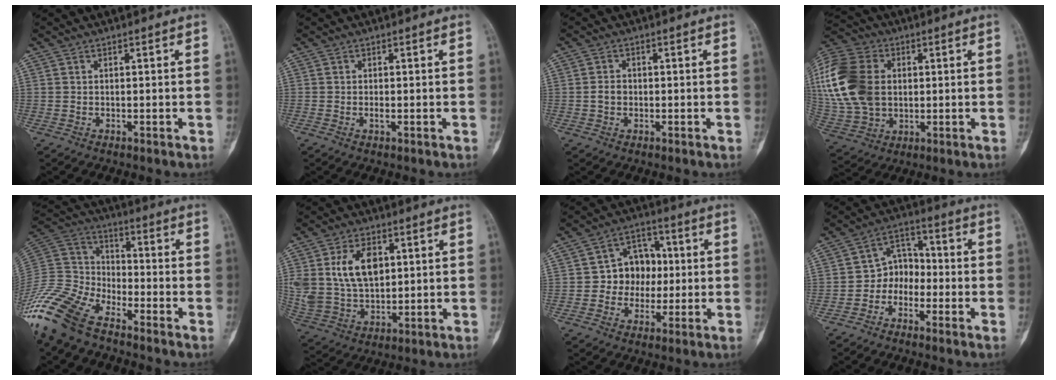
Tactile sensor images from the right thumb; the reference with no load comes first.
{"total": 0.8, "force": [-0.2, 0.4, 0.7], "torque": [-0.011, -0.001, -0.003]}
{"total": 2.1, "force": [-0.3, 1.7, 1.1], "torque": [-0.017, 0.008, -0.008]}
{"total": 22.6, "force": [3.0, 16.6, 15.1], "torque": [-0.337, 0.011, 0.066]}
{"total": 17.5, "force": [-13.1, 7.8, 8.7], "torque": [-0.184, 0.051, -0.259]}
{"total": 13.5, "force": [3.8, 8.8, 9.5], "torque": [-0.165, -0.008, 0.084]}
{"total": 9.4, "force": [0.1, 8.0, 5.0], "torque": [-0.021, 0.019, -0.005]}
{"total": 6.7, "force": [-2.3, 5.3, 3.3], "torque": [-0.018, 0.037, -0.056]}